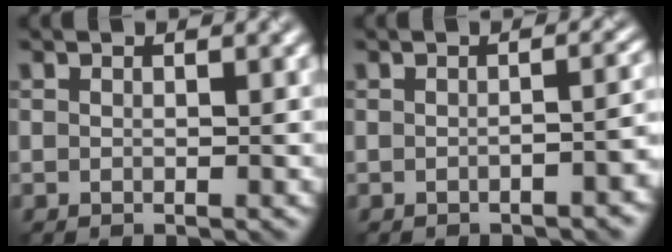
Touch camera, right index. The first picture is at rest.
{"total": 3.0, "force": [-1.2, 1.2, 2.4], "torque": [-0.027, 0.000, -0.016]}